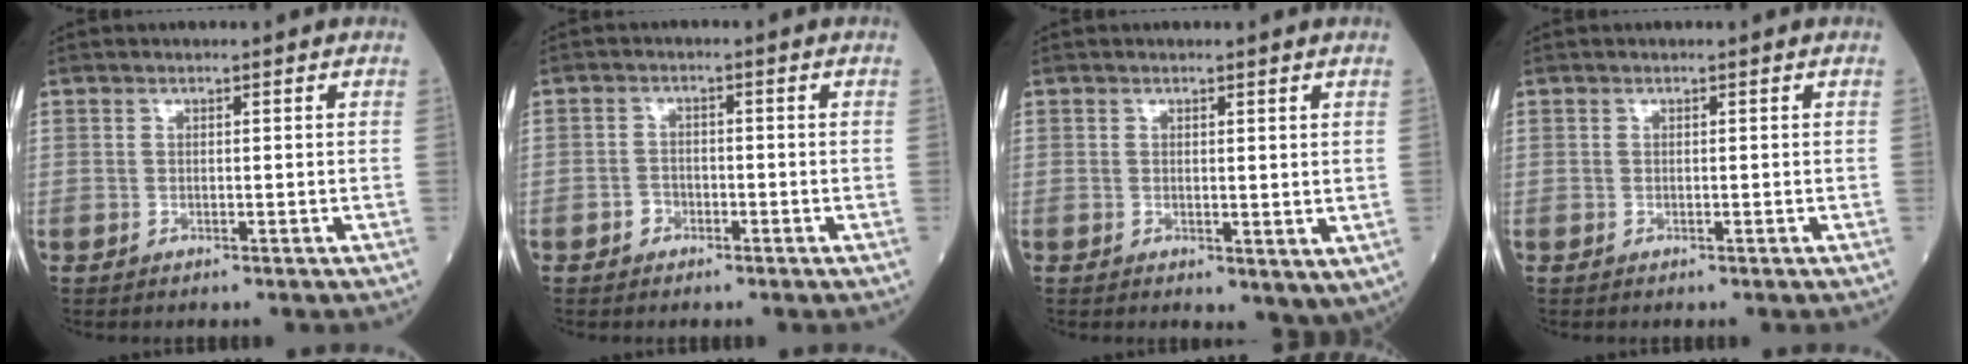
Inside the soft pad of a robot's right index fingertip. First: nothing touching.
{"total": 1.9, "force": [-1.0, 1.5, 0.6], "torque": [-0.007, 0.007, -0.020]}
{"total": 3.4, "force": [0.6, 1.7, 2.9], "torque": [-0.038, -0.014, 0.015]}
{"total": 0.0}